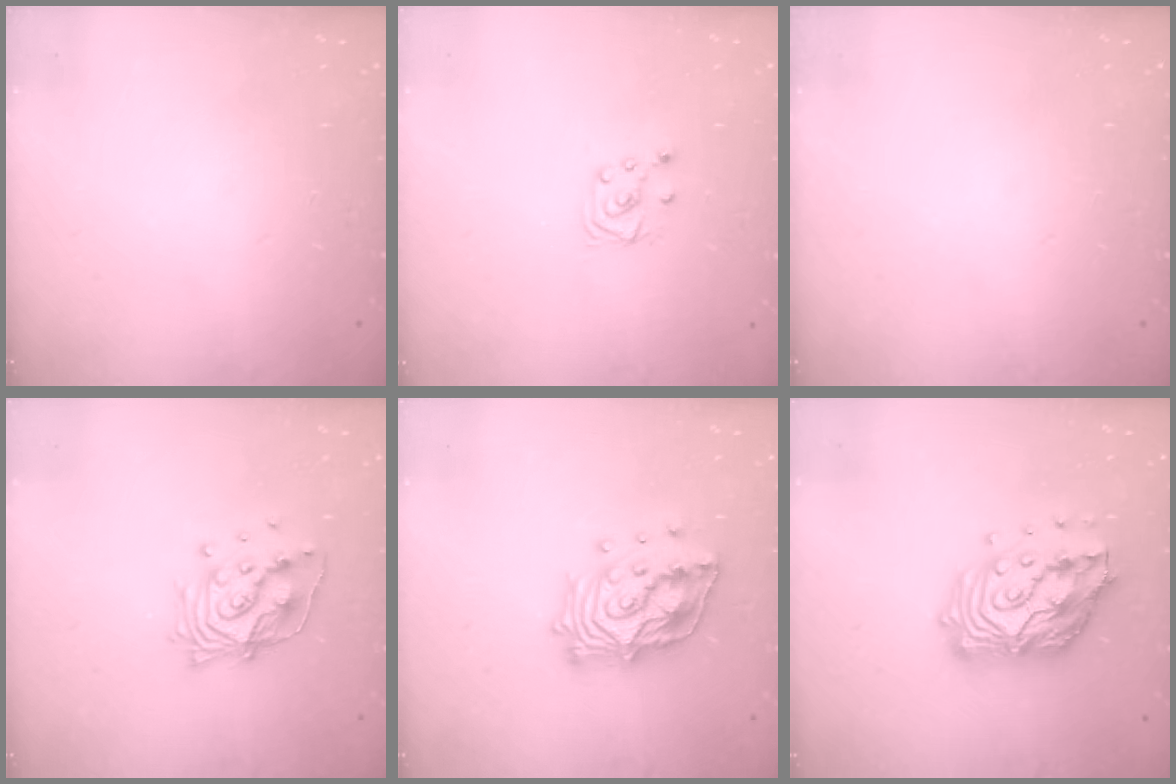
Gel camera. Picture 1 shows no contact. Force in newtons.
{"total": 4.5, "press": 4.5, "slide": 0.5}
{"total": 0.0}
{"total": 14.4, "press": 14.4, "slide": 1.1}
{"total": 17.1, "press": 16.9, "slide": 2.5}
{"total": 17.9, "press": 17.8, "slide": 1.7}